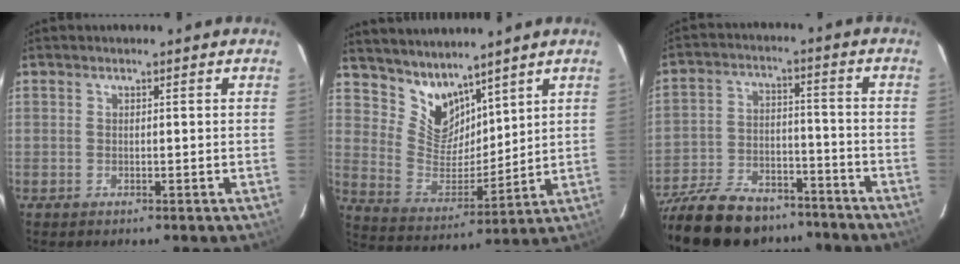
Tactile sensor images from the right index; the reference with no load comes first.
{"total": 10.3, "force": [8.4, 5.1, 3.1], "torque": [-0.059, -0.004, 0.174]}
{"total": 25.3, "force": [-20.0, 10.7, 11.1], "torque": [-0.247, -0.002, -0.302]}